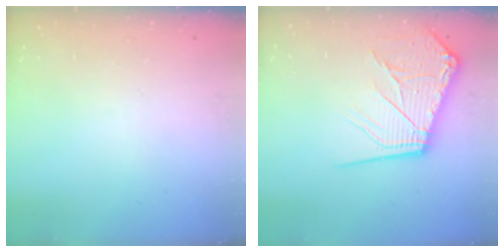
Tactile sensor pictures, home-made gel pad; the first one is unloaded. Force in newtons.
{"total": 14.8, "press": 14.7, "slide": 2.0}